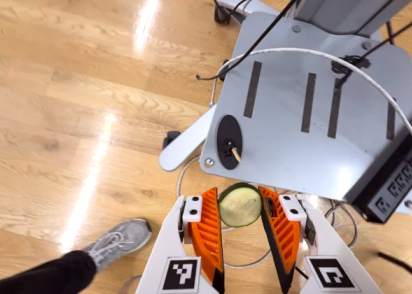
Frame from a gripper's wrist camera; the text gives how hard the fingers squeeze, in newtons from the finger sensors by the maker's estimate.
{"total": 7.7, "left": 7.6, "right": 7.8}